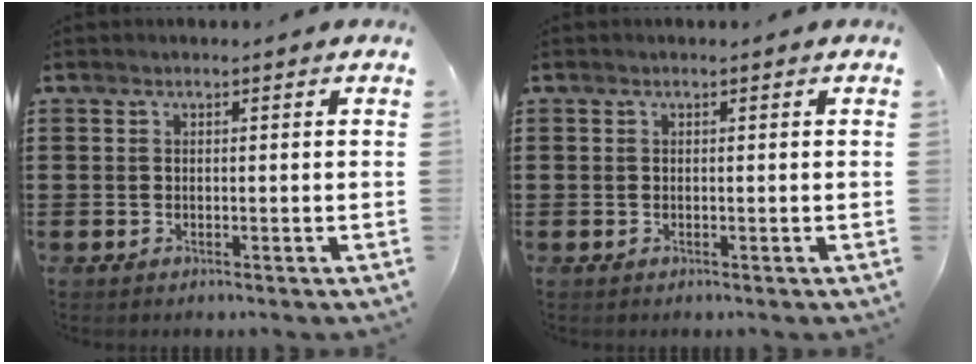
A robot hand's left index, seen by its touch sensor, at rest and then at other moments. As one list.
[{"total": 0.0}]